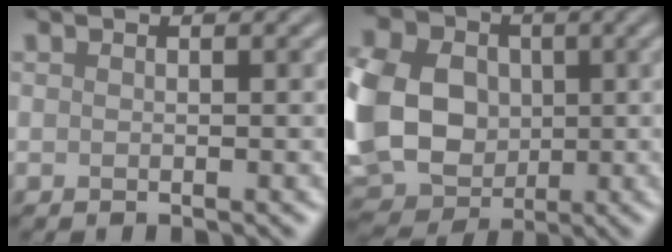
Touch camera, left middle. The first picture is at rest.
{"total": 16.3, "force": [0.5, 13.3, 9.5], "torque": [-0.220, 0.014, -0.021]}